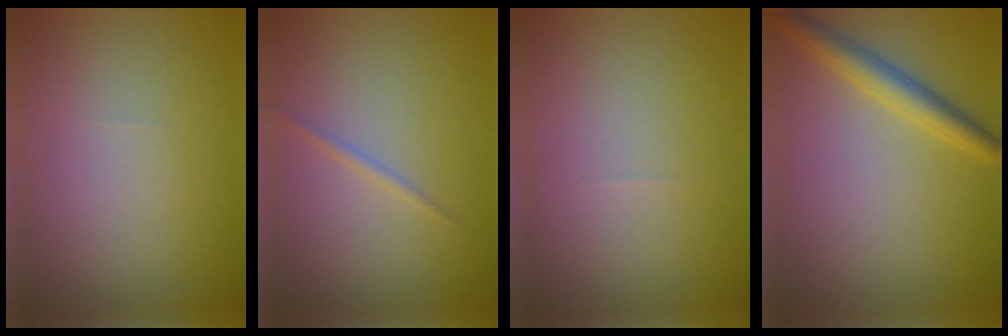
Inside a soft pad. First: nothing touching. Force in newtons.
{"total": 0.7, "press": 0.7, "slide": 0.1}
{"total": 0.0}
{"total": 3.2, "press": 3.2, "slide": 0.1}